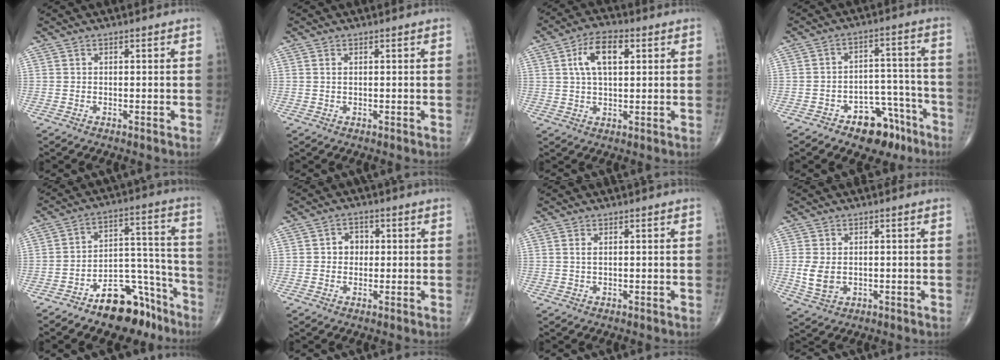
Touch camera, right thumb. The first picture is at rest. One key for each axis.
{"total": 0.7, "fx": 0.2, "fy": 0.3, "fz": 0.6, "tx": -0.016, "ty": 0.004, "tz": 0.007}
{"total": 8.6, "fx": 2.5, "fy": 4.3, "fz": 7.1, "tx": -0.122, "ty": 0.007, "tz": 0.043}
{"total": 10.5, "fx": -6.8, "fy": 6.1, "fz": 5.1, "tx": -0.027, "ty": 0.069, "tz": -0.096}
{"total": 13.6, "fx": -9.6, "fy": 6.7, "fz": 7.0, "tx": -0.056, "ty": 0.102, "tz": -0.151}
{"total": 3.2, "fx": 0.2, "fy": 2.7, "fz": 1.6, "tx": -0.002, "ty": 0.007, "tz": -0.002}
{"total": 1.1, "fx": 0.3, "fy": 0.4, "fz": 1.0, "tx": -0.025, "ty": 0.003, "tz": 0.010}
{"total": 4.8, "fx": -0.2, "fy": 3.5, "fz": 3.3, "tx": -0.062, "ty": -0.007, "tz": 0.003}